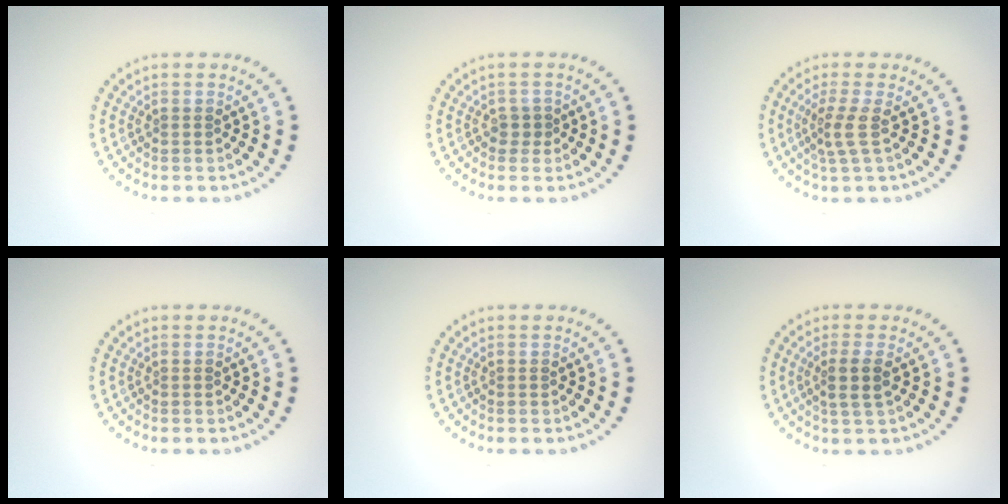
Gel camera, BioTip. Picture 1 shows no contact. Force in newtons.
{"total": 0.8, "press": 0.4, "slide": 0.6}
{"total": 2.2, "press": 1.5, "slide": 1.6}
{"total": 0.0}
{"total": 0.0}
{"total": 2.2, "press": 1.9, "slide": 1.1}